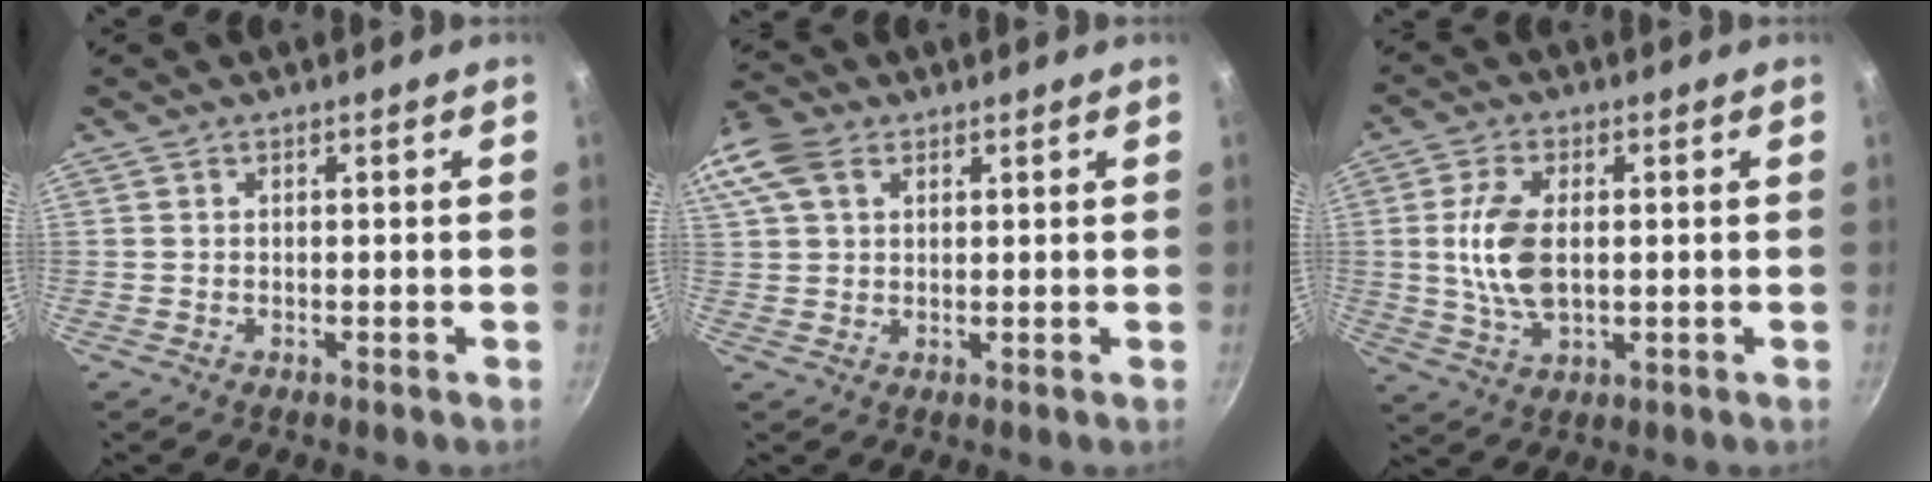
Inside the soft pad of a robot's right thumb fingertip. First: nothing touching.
{"total": 9.6, "force": [4.1, 6.4, 5.8], "torque": [-0.121, 0.019, 0.073]}
{"total": 9.6, "force": [0.7, 5.1, 8.1], "torque": [-0.163, -0.001, 0.015]}